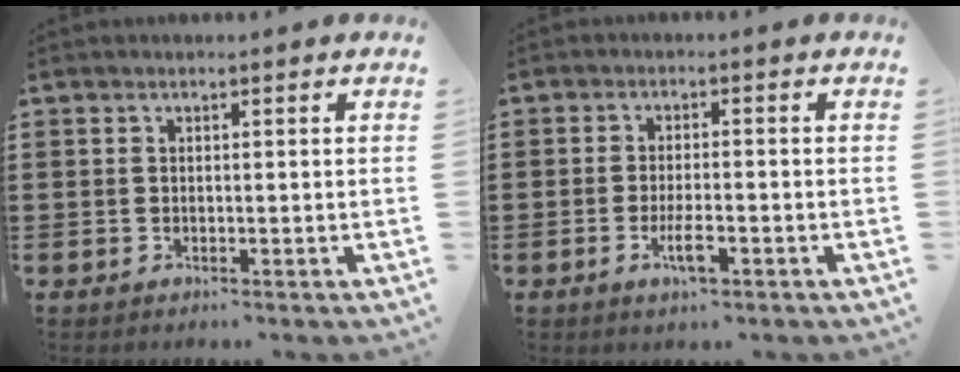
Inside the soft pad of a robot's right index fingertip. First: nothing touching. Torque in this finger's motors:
{"motor_torque": [0.00, 0.21, 0.09, 0.04]}